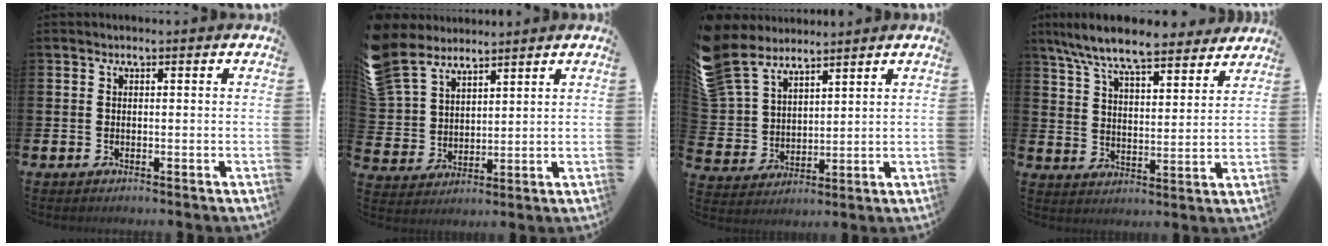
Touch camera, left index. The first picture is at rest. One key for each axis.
{"total": 7.6, "fx": 6.6, "fy": 3.5, "fz": 1.0, "tx": -0.061, "ty": -0.029, "tz": 0.128}
{"total": 8.2, "fx": 7.1, "fy": 3.8, "fz": 1.4, "tx": -0.071, "ty": -0.035, "tz": 0.136}
{"total": 9.2, "fx": 8.5, "fy": 1.1, "fz": 3.3, "tx": -0.102, "ty": -0.043, "tz": 0.152}